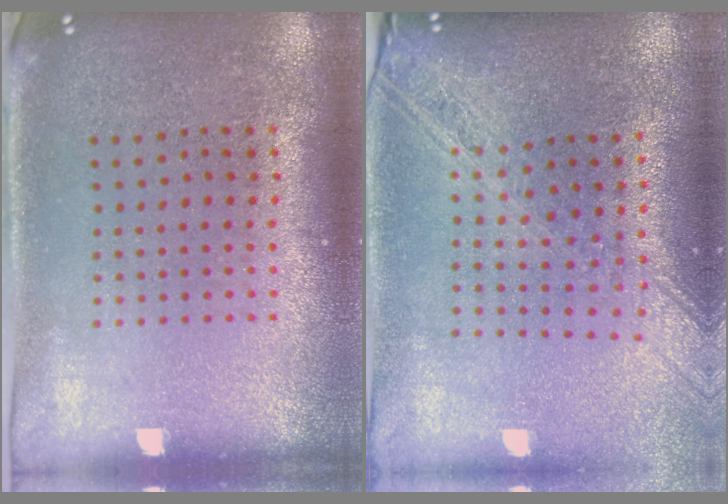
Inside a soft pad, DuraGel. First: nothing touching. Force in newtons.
{"total": 2.2, "press": 1.9, "slide": 1.2}